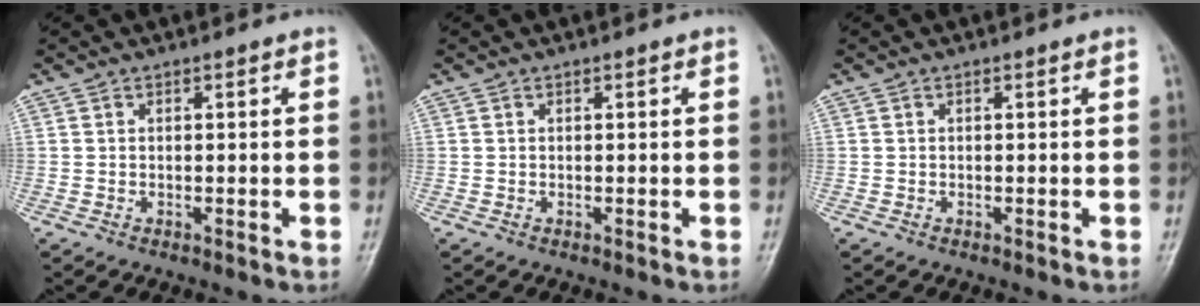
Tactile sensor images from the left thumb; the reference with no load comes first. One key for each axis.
{"total": 0.0}
{"total": 0.0}